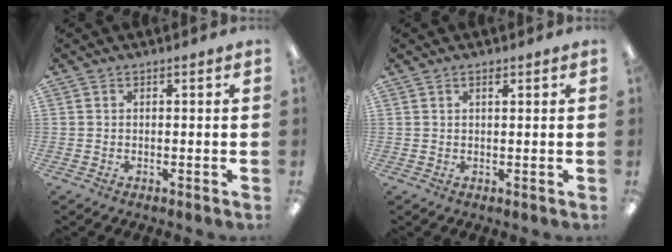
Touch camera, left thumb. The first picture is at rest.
{"total": 1.1, "force": [0.8, 0.4, 0.6], "torque": [-0.006, -0.002, 0.012]}